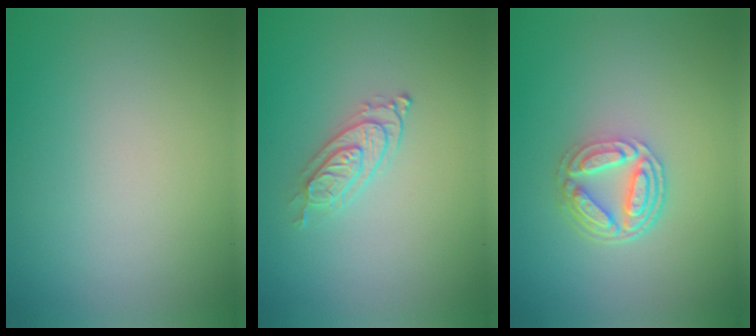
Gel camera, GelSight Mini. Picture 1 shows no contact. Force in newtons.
{"total": 2.3, "press": 2.1, "slide": 0.9}
{"total": 4.5, "press": 3.3, "slide": 3.0}